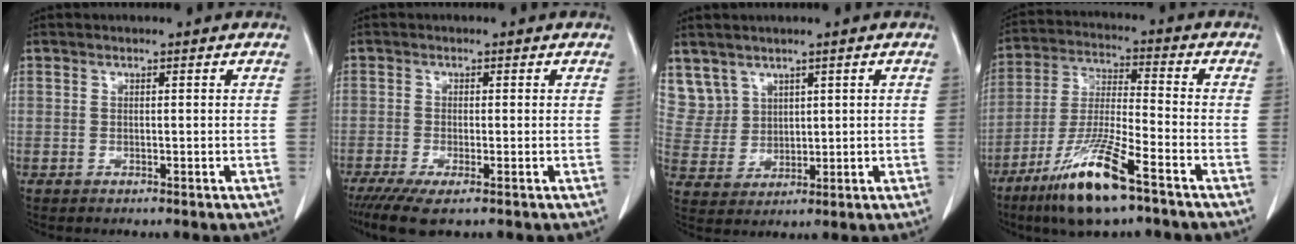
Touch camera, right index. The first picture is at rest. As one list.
[{"total": 4.8, "force": [-3.0, 0.9, 3.6], "torque": [-0.062, -0.013, -0.051]}, {"total": 7.0, "force": [4.5, 5.4, 0.3], "torque": [-0.013, 0.014, 0.109]}, {"total": 13.6, "force": [-8.3, 1.2, 10.7], "torque": [-0.222, -0.032, -0.157]}]